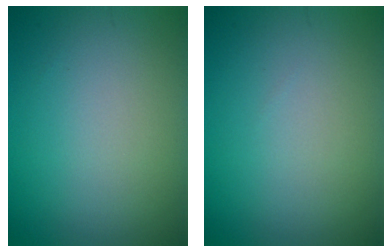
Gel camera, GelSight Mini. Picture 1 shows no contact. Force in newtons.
{"total": 0.0}